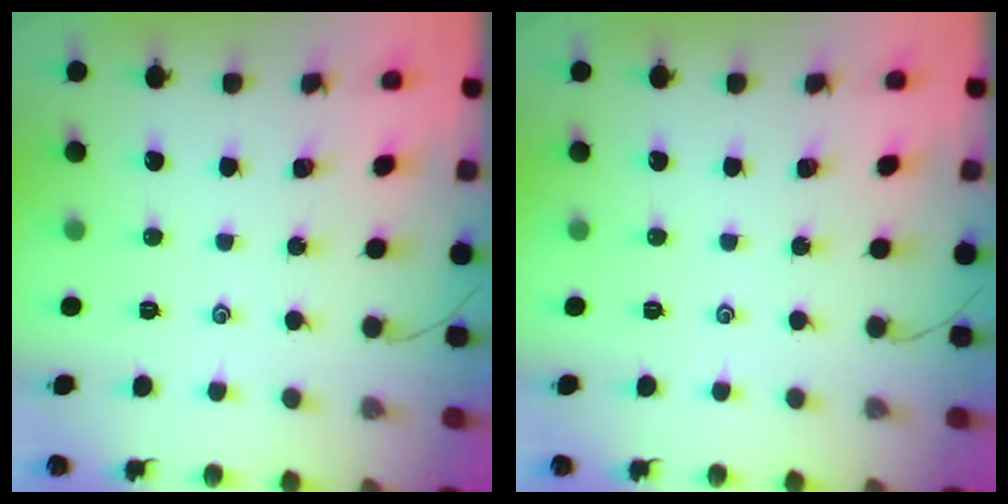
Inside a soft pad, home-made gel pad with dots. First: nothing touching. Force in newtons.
{"total": 0.0}